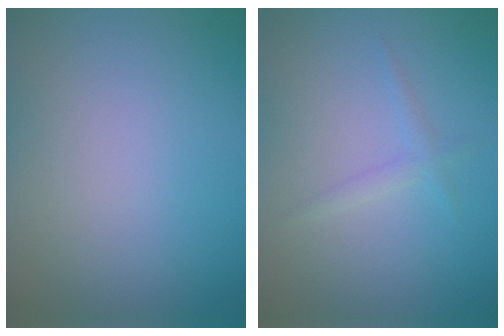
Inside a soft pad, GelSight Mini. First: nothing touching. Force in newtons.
{"total": 1.1, "press": 1.1, "slide": 0.1}